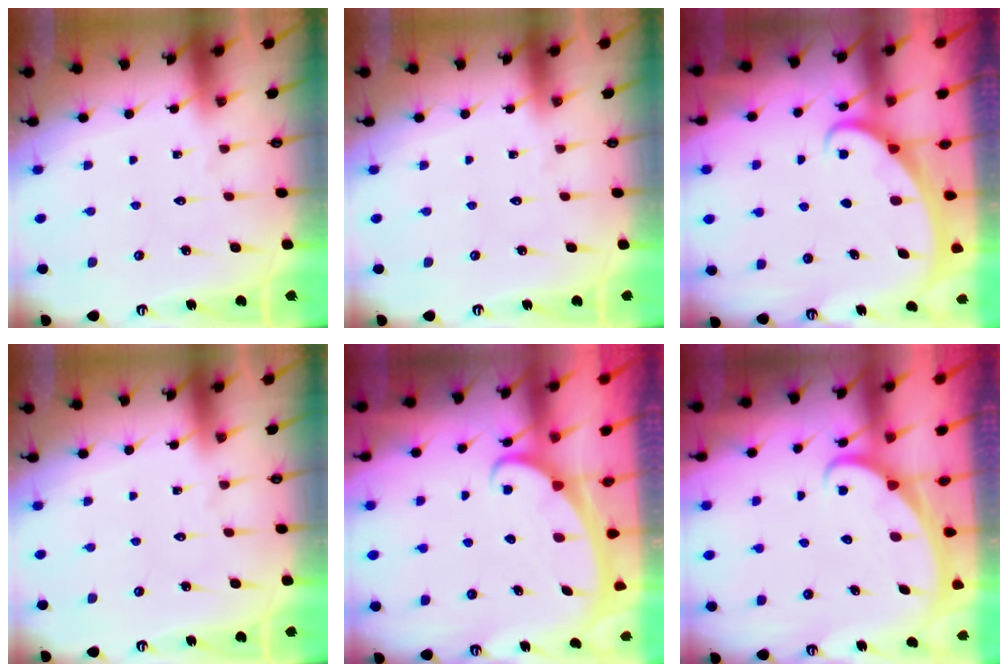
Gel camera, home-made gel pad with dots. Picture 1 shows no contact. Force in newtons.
{"total": 0.0}
{"total": 2.1, "press": 2.1, "slide": 0.1}
{"total": 0.0}
{"total": 2.3, "press": 2.3, "slide": 0.3}
{"total": 2.5, "press": 2.5, "slide": 0.3}